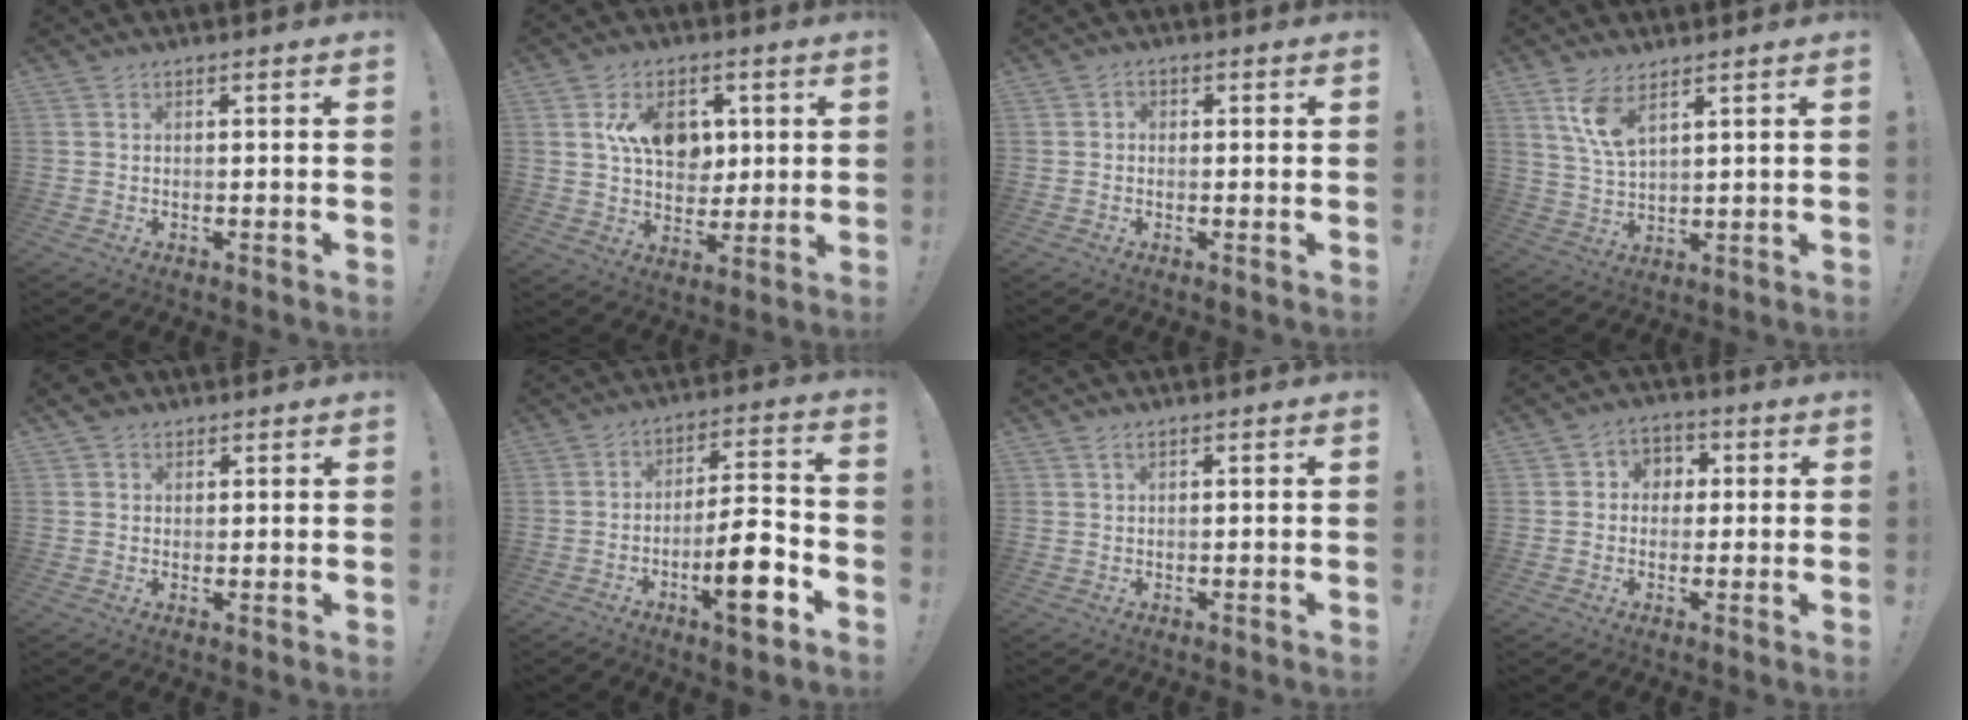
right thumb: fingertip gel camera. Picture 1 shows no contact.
{"total": 12.7, "force": [4.1, 9.6, 7.3], "torque": [-0.108, -0.007, 0.084]}
{"total": 1.8, "force": [-0.4, 1.3, 1.2], "torque": [-0.023, 0.008, -0.008]}
{"total": 8.3, "force": [5.2, 3.1, 5.7], "torque": [-0.111, -0.024, 0.094]}
{"total": 3.5, "force": [2.1, 2.5, 1.2], "torque": [-0.019, -0.006, 0.041]}
{"total": 13.4, "force": [-5.7, 3.3, 11.7], "torque": [-0.167, 0.021, -0.093]}
{"total": 1.2, "force": [0.8, 0.5, 0.7], "torque": [-0.007, -0.003, 0.014]}
{"total": 5.4, "force": [-0.5, 5.2, 1.4], "torque": [-0.008, 0.014, -0.009]}